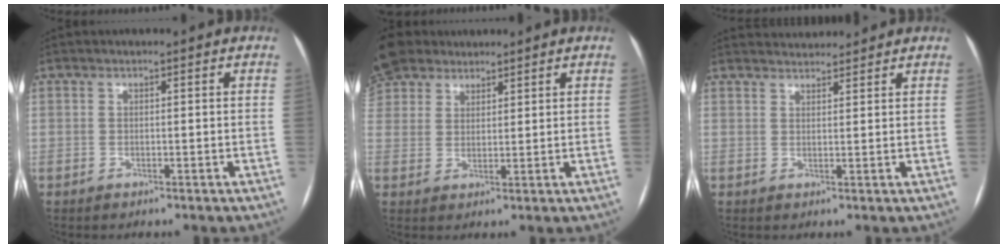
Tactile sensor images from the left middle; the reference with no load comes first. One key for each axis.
{"total": 10.7, "fx": 8.2, "fy": 6.1, "fz": 3.1, "tx": -0.099, "ty": 0.037, "tz": 0.164}
{"total": 4.6, "fx": 4.6, "fy": 0.5, "fz": 0.4, "tx": -0.011, "ty": 0.025, "tz": 0.068}